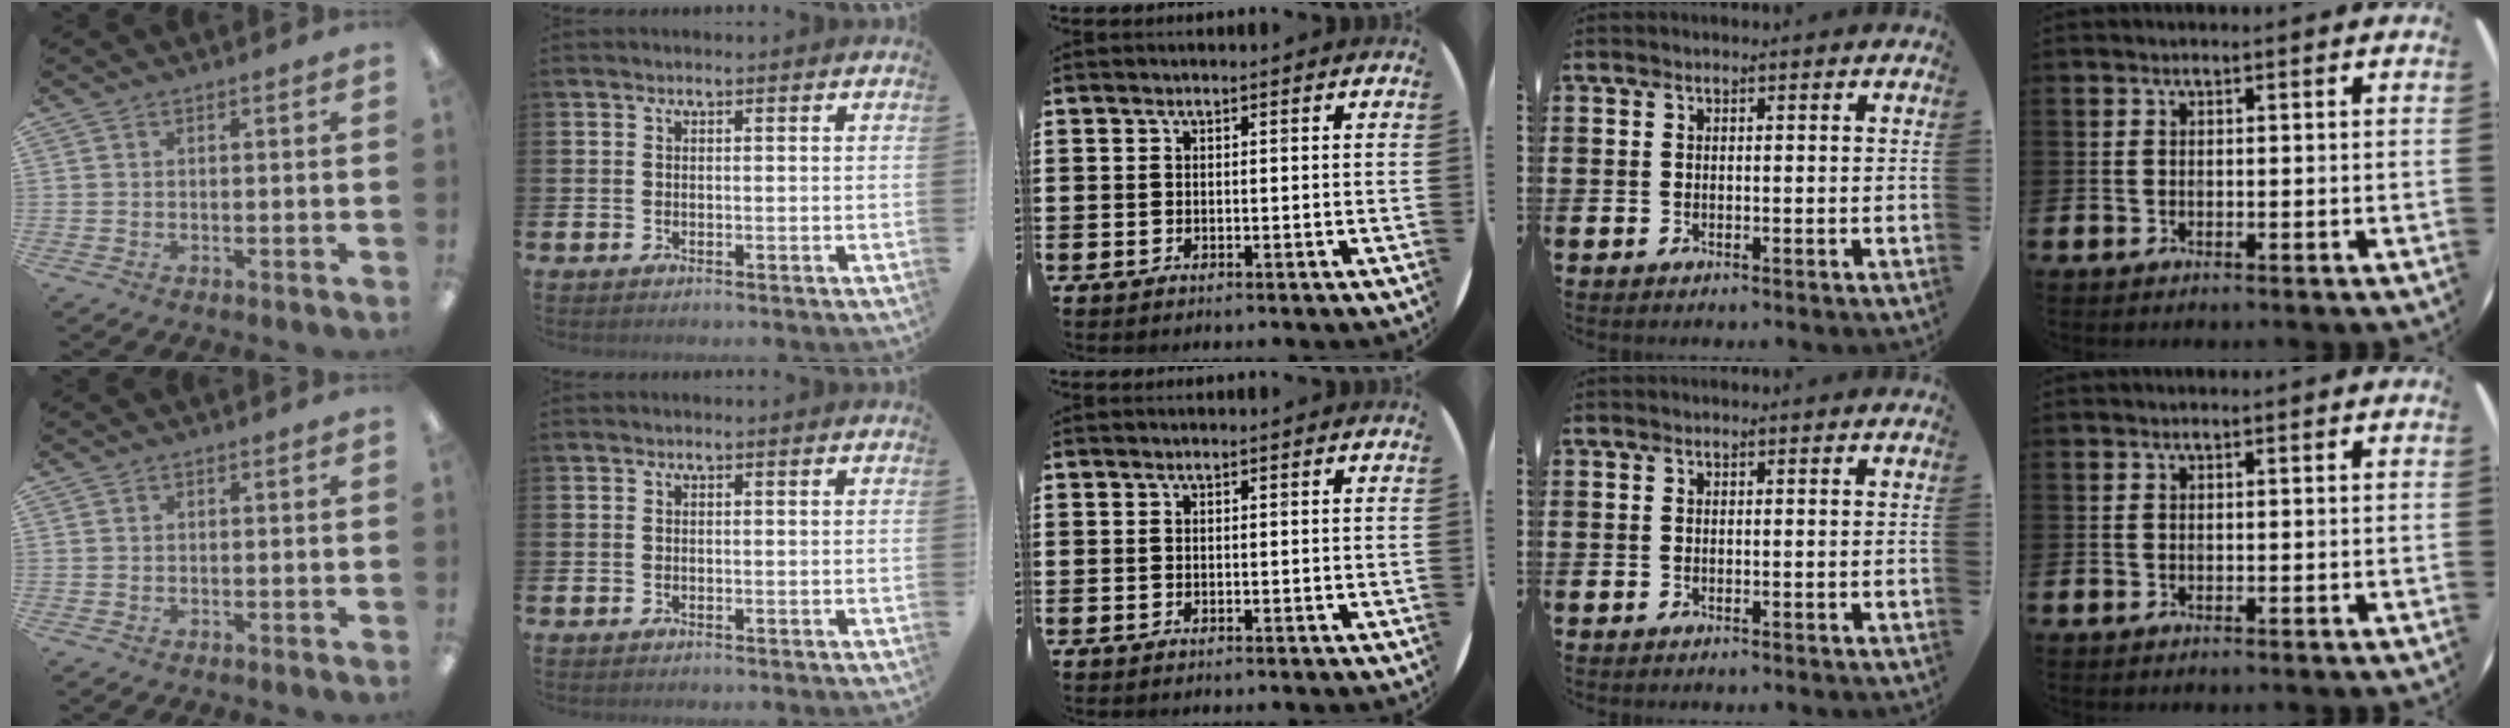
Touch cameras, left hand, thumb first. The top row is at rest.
{}